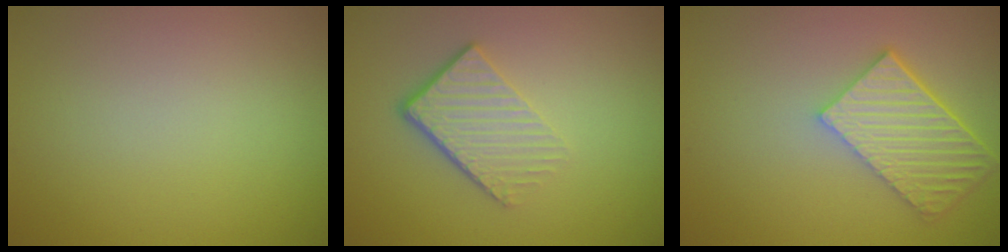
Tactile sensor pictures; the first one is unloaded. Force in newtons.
{"total": 4.2, "press": 2.8, "slide": 3.1}
{"total": 5.5, "press": 4.2, "slide": 3.7}